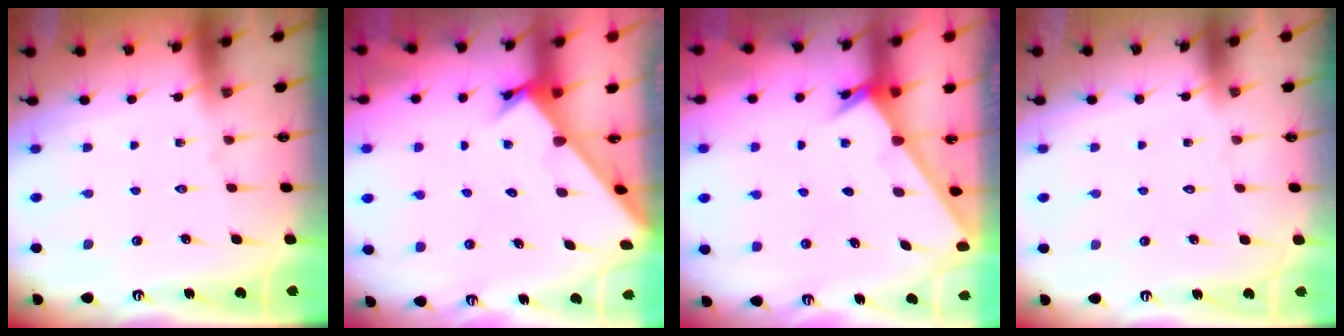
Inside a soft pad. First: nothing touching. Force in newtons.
{"total": 2.1, "press": 2.1, "slide": 0.2}
{"total": 2.4, "press": 2.4, "slide": 0.2}
{"total": 1.6, "press": 1.6, "slide": 0.0}